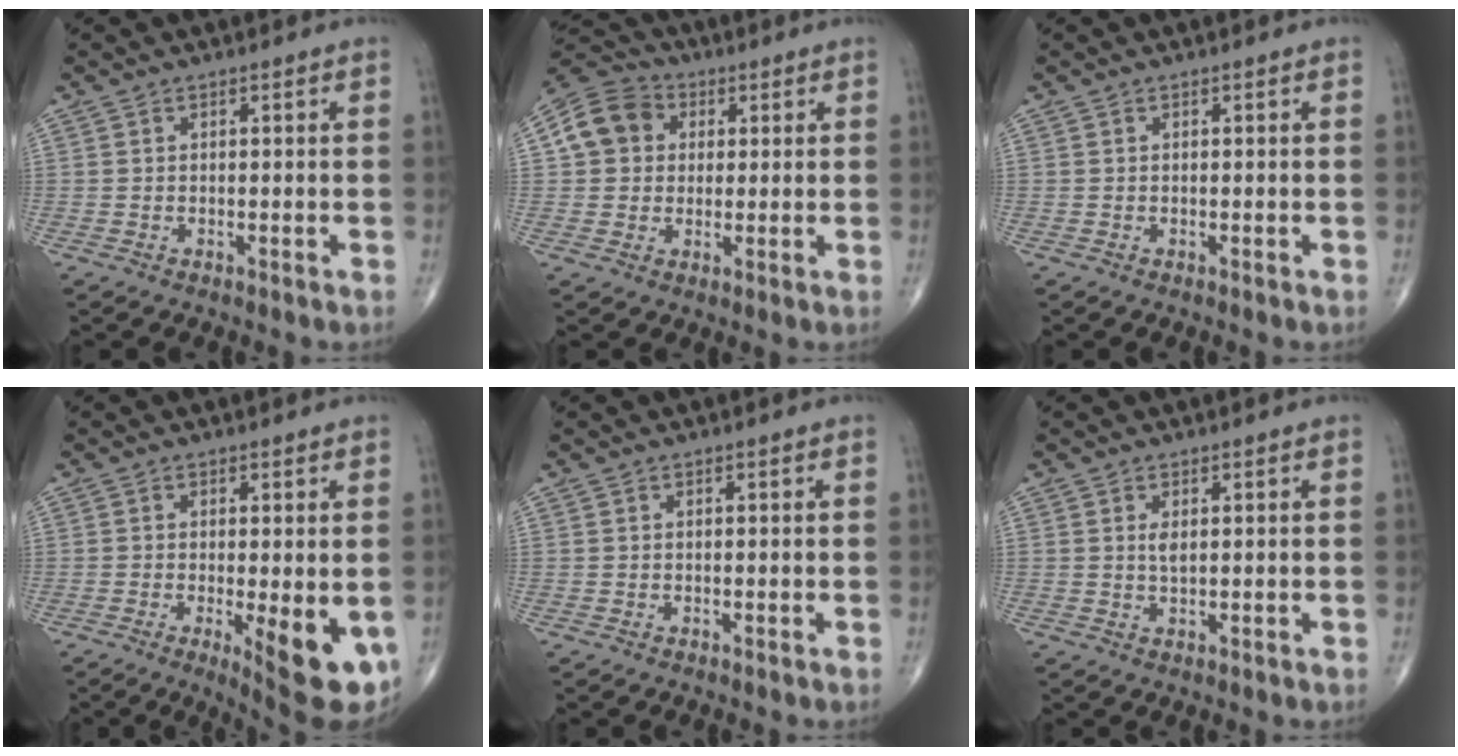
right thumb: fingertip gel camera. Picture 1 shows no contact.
{"total": 9.8, "force": [2.1, 8.5, 4.5], "torque": [-0.067, 0.013, 0.023]}
{"total": 0.0}
{"total": 11.0, "force": [-3.1, 3.3, 10.0], "torque": [-0.128, -0.021, -0.035]}
{"total": 0.0}
{"total": 1.7, "force": [0.5, 0.7, 1.5], "torque": [-0.027, -0.005, 0.011]}